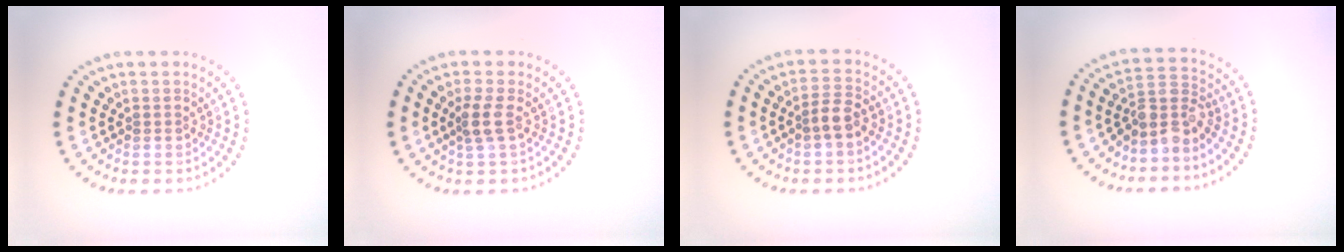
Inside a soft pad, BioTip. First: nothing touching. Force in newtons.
{"total": 1.8, "press": 1.6, "slide": 0.8}
{"total": 2.0, "press": 1.8, "slide": 0.9}
{"total": 3.2, "press": 2.4, "slide": 2.1}